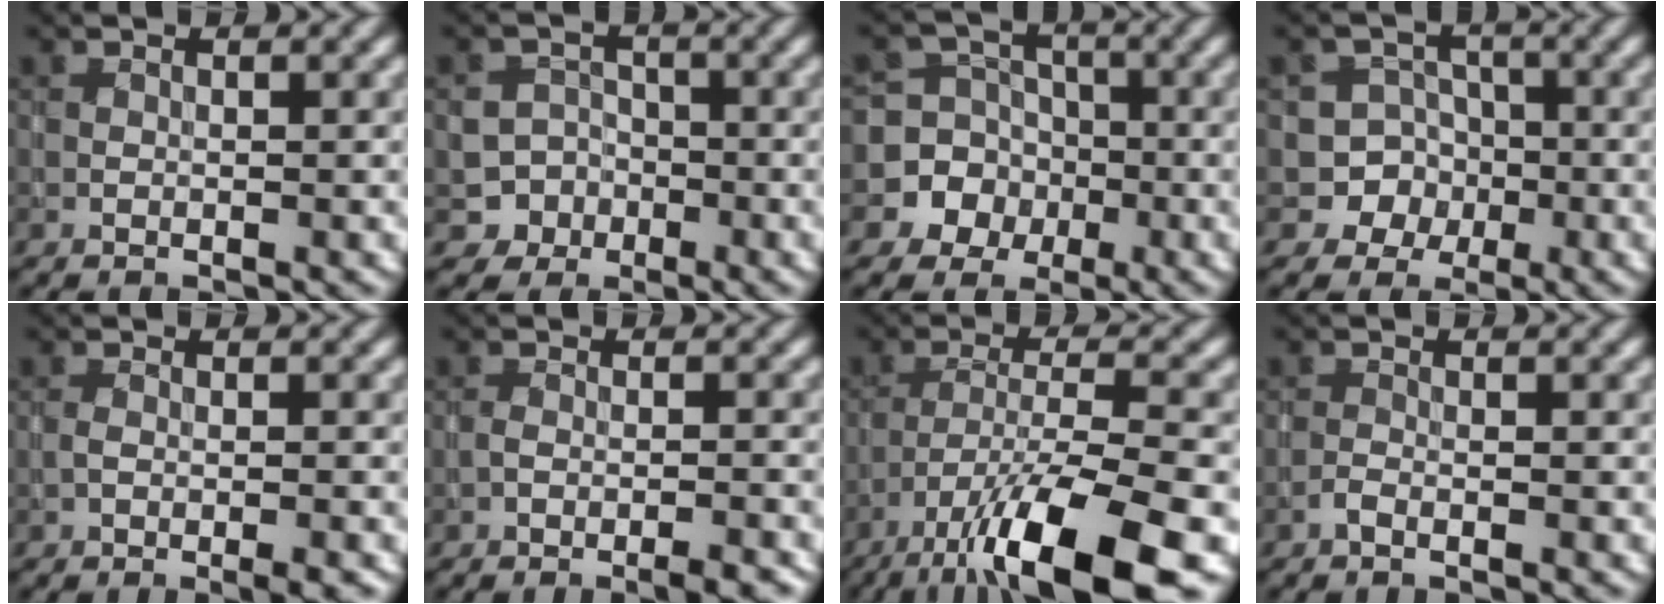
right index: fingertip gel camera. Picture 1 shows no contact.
{"total": 4.5, "force": [-2.4, 3.7, -0.1], "torque": [0.034, -0.006, -0.048]}
{"total": 8.5, "force": [-3.0, 7.9, 0.8], "torque": [-0.014, 0.000, -0.070]}
{"total": 6.1, "force": [-2.3, 5.7, 0.2], "torque": [0.023, 0.003, -0.056]}
{"total": 2.5, "force": [-1.6, 0.4, 1.8], "torque": [-0.045, -0.002, -0.028]}
{"total": 3.7, "force": [-2.9, 0.9, 2.1], "torque": [-0.039, 0.000, -0.042]}
{"total": 11.5, "force": [-7.3, 2.9, 8.4], "torque": [-0.152, -0.008, -0.126]}
{"total": 0.7, "force": [-0.5, 0.1, 0.4], "torque": [-0.008, 0.000, -0.013]}